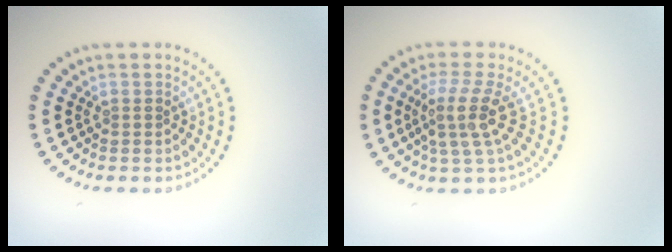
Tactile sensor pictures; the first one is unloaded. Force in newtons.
{"total": 3.6, "press": 2.6, "slide": 2.5}